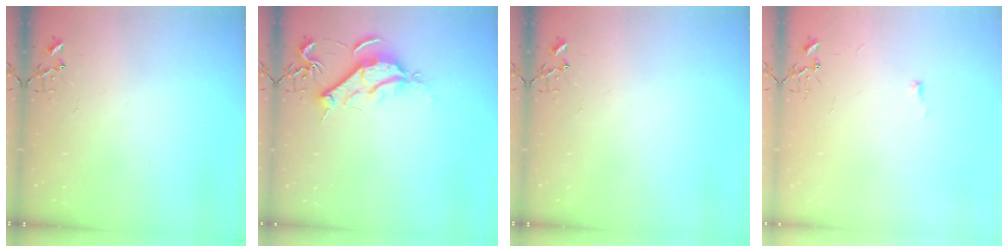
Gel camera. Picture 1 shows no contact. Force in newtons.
{"total": 9.1, "press": 9.0, "slide": 0.8}
{"total": 0.0}
{"total": 3.4, "press": 3.4, "slide": 0.5}